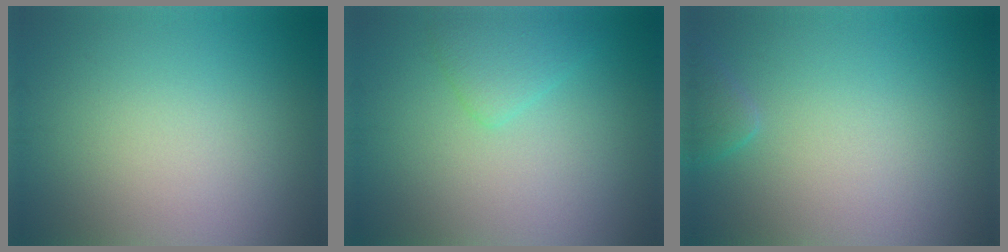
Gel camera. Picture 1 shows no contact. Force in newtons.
{"total": 2.2, "press": 2.2, "slide": 0.1}
{"total": 1.5, "press": 1.5, "slide": 0.2}